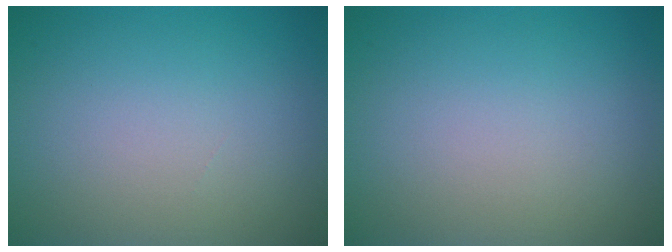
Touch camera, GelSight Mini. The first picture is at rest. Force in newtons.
{"total": 0.0}